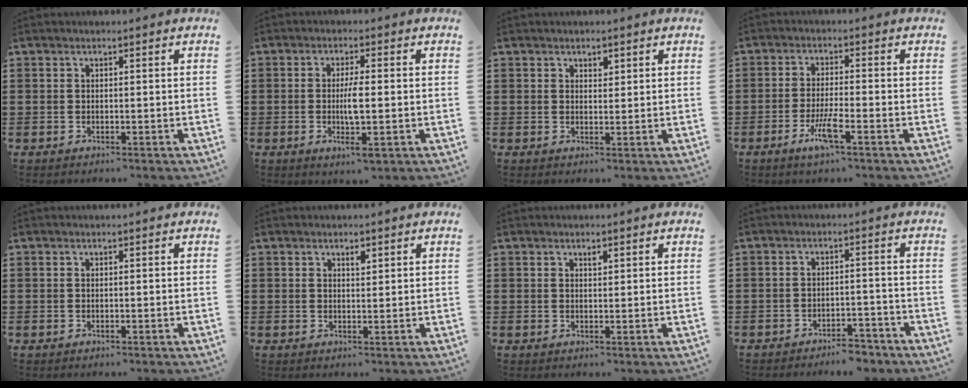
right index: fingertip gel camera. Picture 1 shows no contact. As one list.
[{"total": 4.9, "force": [-0.6, 0.8, 4.8], "torque": [-0.099, -0.006, -0.018]}, {"total": 1.4, "force": [1.1, 0.7, 0.3], "torque": [-0.008, 0.001, 0.022]}, {"total": 4.6, "force": [-2.4, 0.3, 3.9], "torque": [-0.083, -0.014, -0.047]}, {"total": 0.0}, {"total": 1.3, "force": [1.0, 0.5, 0.8], "torque": [-0.009, -0.002, 0.016]}, {"total": 0.8, "force": [0.5, 0.4, 0.4], "torque": [-0.009, 0.001, 0.010]}, {"total": 3.8, "force": [-3.7, 0.5, 0.8], "torque": [-0.017, 0.005, -0.075]}]